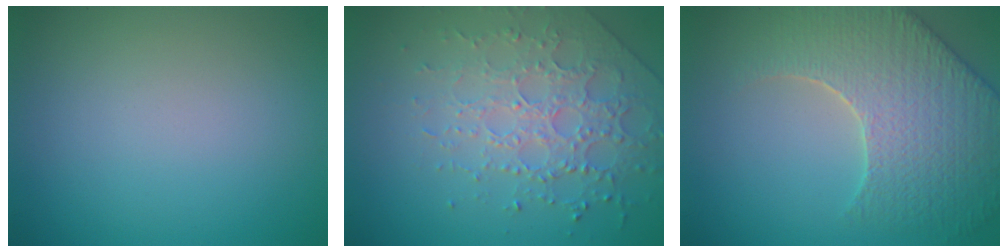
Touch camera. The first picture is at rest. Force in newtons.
{"total": 3.9, "press": 3.8, "slide": 0.7}
{"total": 6.8, "press": 5.8, "slide": 3.6}